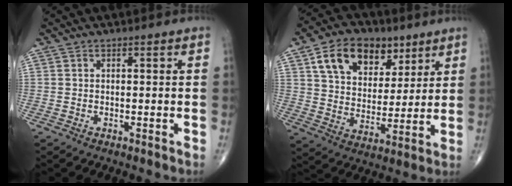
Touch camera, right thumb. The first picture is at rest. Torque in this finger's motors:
{"motor_torque": [-0.78, 0.96, -0.05, 0.13, 0.12]}